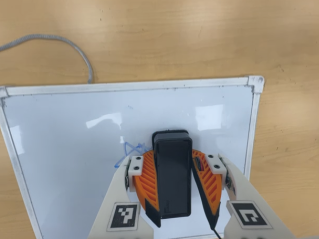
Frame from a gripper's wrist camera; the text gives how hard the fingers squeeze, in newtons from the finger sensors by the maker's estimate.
{"total": 14.9, "left": 16.9, "right": 12.9}